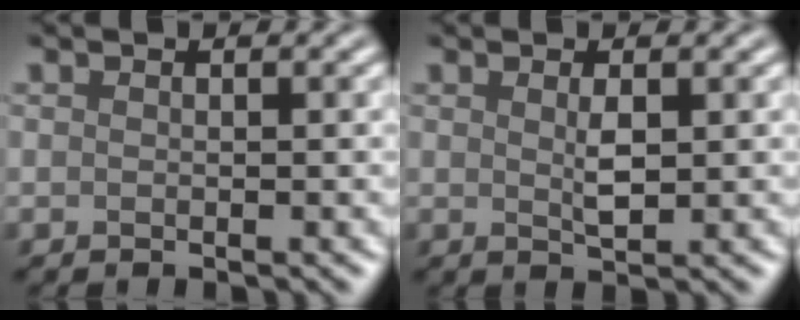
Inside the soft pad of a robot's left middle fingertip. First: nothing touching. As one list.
[{"total": 1.4, "force": [0.4, 0.3, 1.3], "torque": [-0.033, -0.003, 0.010]}]